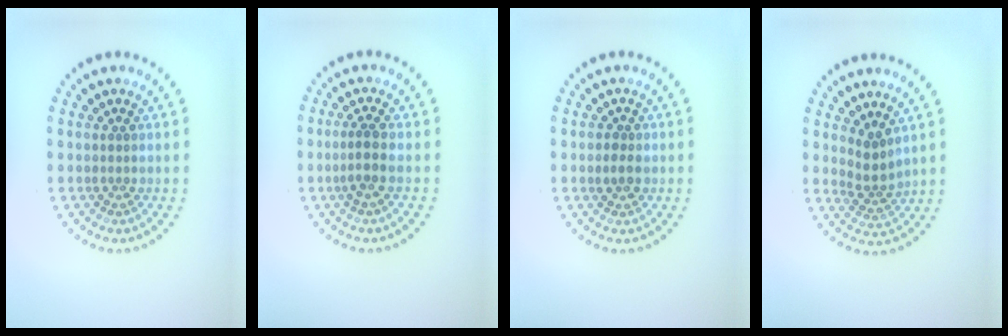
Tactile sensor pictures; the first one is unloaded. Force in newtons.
{"total": 1.9, "press": 1.4, "slide": 1.3}
{"total": 1.5, "press": 1.5, "slide": 0.1}
{"total": 2.2, "press": 1.5, "slide": 1.6}